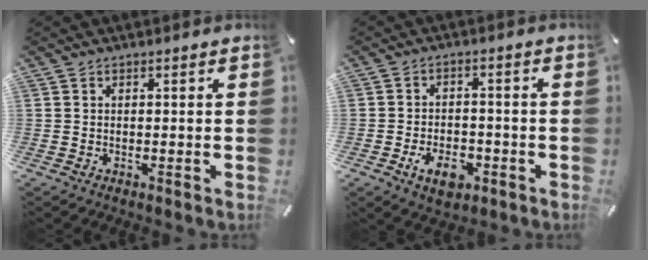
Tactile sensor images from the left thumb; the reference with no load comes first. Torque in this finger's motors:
{"motor_torque": [0.27, 1.74, -0.04, -0.09, 0.00]}